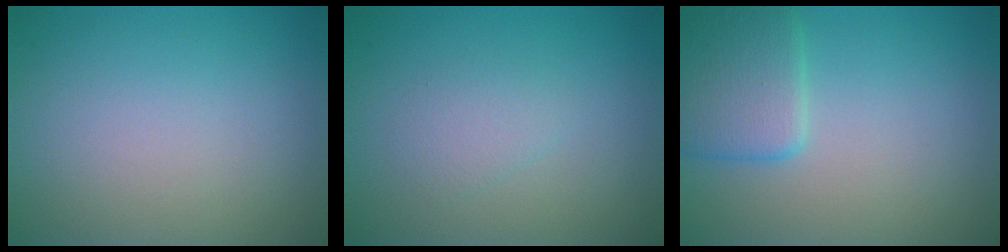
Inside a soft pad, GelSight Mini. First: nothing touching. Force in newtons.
{"total": 1.4, "press": 1.4, "slide": 0.0}
{"total": 3.9, "press": 3.9, "slide": 0.2}